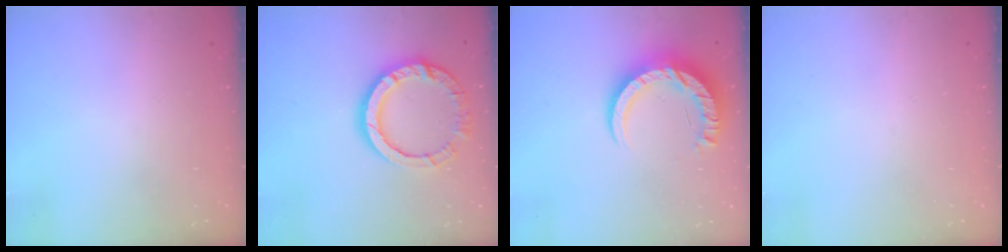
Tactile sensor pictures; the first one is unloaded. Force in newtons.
{"total": 13.4, "press": 13.4, "slide": 1.4}
{"total": 11.9, "press": 11.8, "slide": 0.9}
{"total": 0.0}